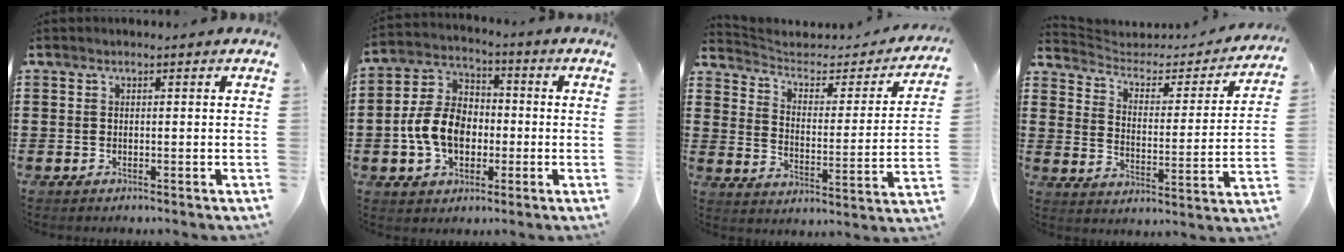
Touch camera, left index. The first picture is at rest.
{"total": 9.4, "force": [-1.7, 7.0, 6.1], "torque": [-0.157, 0.012, -0.036]}
{"total": 3.5, "force": [2.6, 1.7, 1.5], "torque": [-0.048, -0.019, 0.037]}
{"total": 3.1, "force": [2.4, 1.5, 1.2], "torque": [-0.042, -0.020, 0.033]}